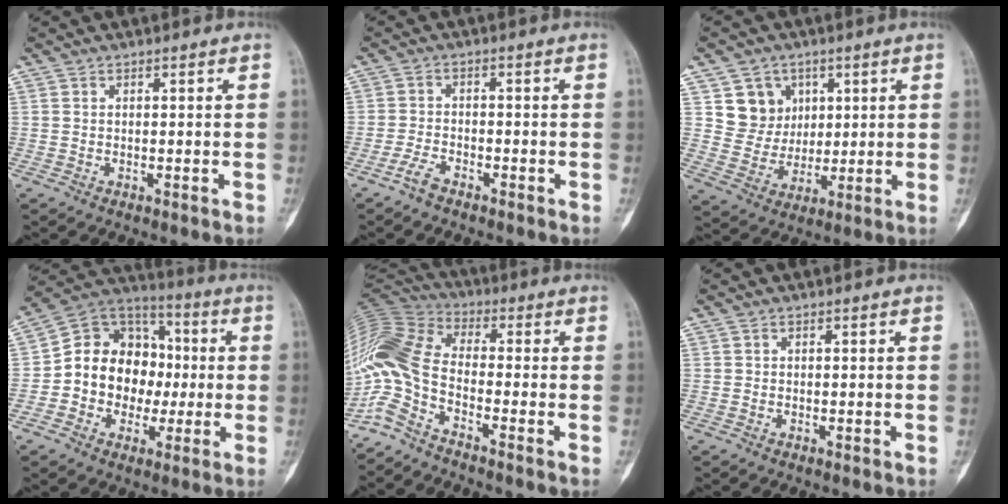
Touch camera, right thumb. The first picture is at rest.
{"total": 2.9, "force": [-2.3, 1.1, 1.3], "torque": [-0.034, 0.012, -0.046]}
{"total": 8.8, "force": [3.6, 7.8, 1.9], "torque": [0.006, -0.018, 0.072]}
{"total": 16.0, "force": [-1.3, 13.4, 8.6], "torque": [-0.087, 0.042, -0.027]}
{"total": 12.4, "force": [-5.3, 4.8, 10.1], "torque": [-0.229, 0.055, -0.121]}
{"total": 0.0}